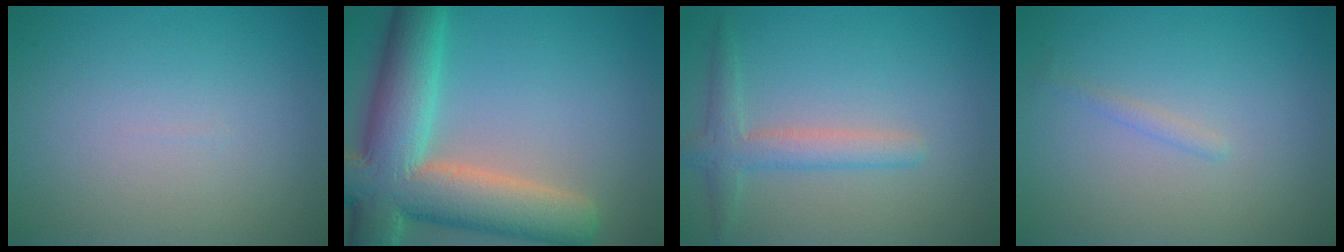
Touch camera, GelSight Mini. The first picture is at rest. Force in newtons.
{"total": 12.0, "press": 11.9, "slide": 1.0}
{"total": 2.8, "press": 2.8, "slide": 0.1}
{"total": 0.7, "press": 0.7, "slide": 0.1}